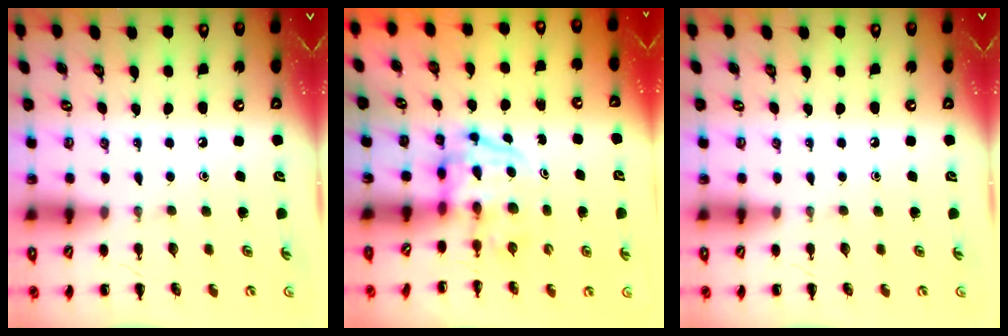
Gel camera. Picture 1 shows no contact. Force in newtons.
{"total": 4.0, "press": 3.9, "slide": 0.6}
{"total": 0.0}